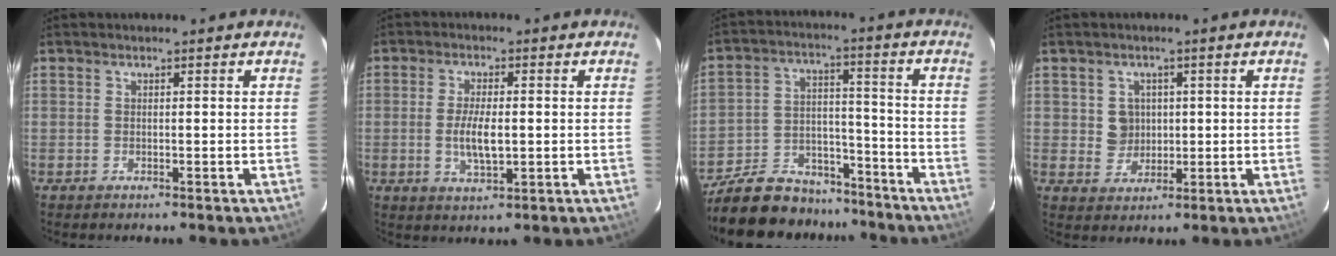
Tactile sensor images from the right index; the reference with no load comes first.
{"total": 6.0, "force": [-0.6, 2.2, 5.5], "torque": [-0.110, -0.008, -0.008]}
{"total": 18.8, "force": [-15.6, 8.4, 6.3], "torque": [-0.153, 0.029, -0.231]}
{"total": 4.3, "force": [0.9, 4.2, 0.9], "torque": [-0.016, 0.011, 0.024]}